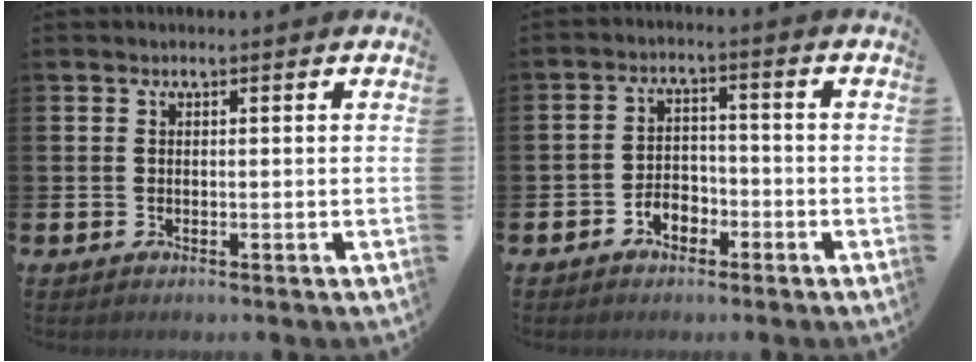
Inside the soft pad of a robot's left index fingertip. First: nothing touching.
{"total": 3.1, "force": [-2.1, 2.0, 1.1], "torque": [-0.022, 0.007, -0.047]}